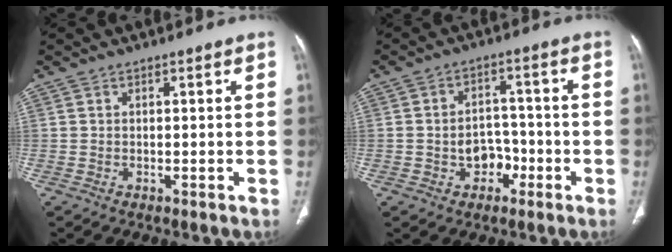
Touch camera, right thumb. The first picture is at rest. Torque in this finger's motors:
{"motor_torque": [-0.16, 0.15, 0.39, 0.20, -0.04]}